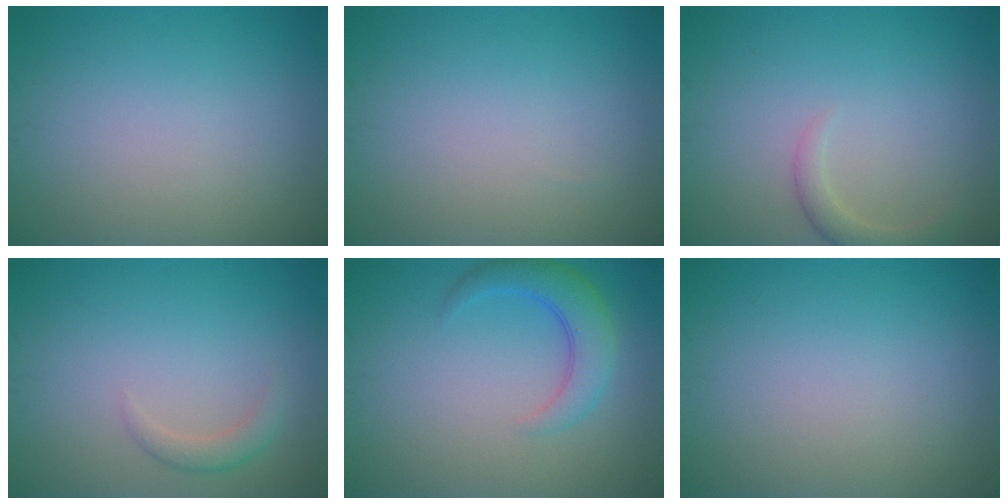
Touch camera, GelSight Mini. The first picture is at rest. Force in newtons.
{"total": 0.0}
{"total": 1.9, "press": 1.9, "slide": 0.2}
{"total": 1.5, "press": 1.5, "slide": 0.1}
{"total": 3.8, "press": 3.7, "slide": 0.3}
{"total": 0.0}